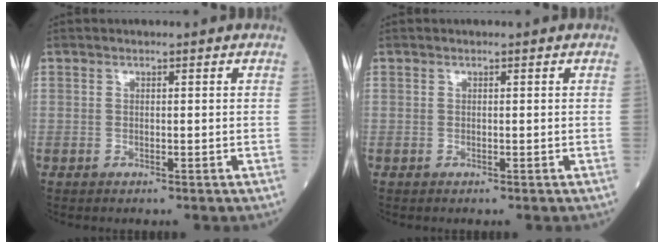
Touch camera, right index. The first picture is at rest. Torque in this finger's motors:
{"motor_torque": [0.03, 0.03, 0.00, 0.00]}